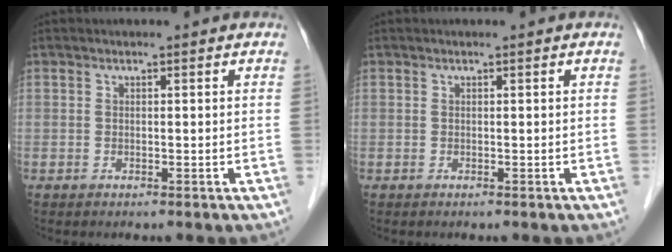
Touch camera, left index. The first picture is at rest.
{"total": 0.0}